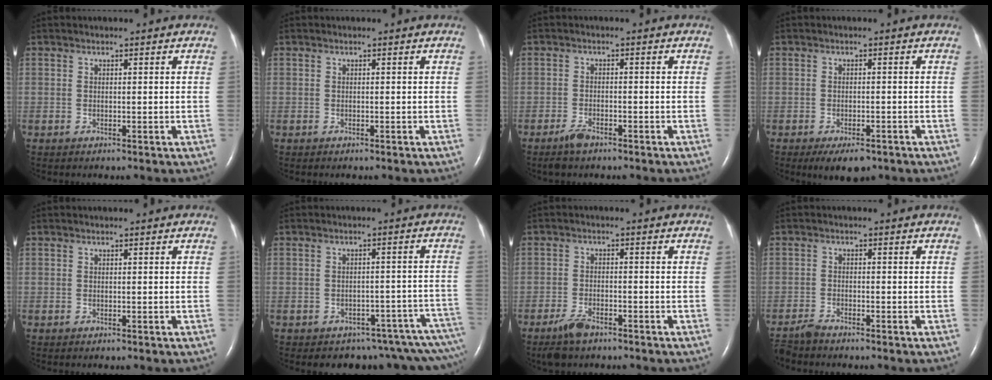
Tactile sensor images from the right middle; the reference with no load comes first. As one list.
[{"total": 0.0}, {"total": 2.5, "force": [-2.0, 0.7, 1.3], "torque": [-0.037, -0.004, -0.035]}, {"total": 4.8, "force": [-3.3, 1.9, 2.9], "torque": [-0.041, -0.005, -0.046]}, {"total": 0.0}, {"total": 13.1, "force": [-12.3, 3.7, 2.7], "torque": [0.002, 0.043, -0.130]}, {"total": 4.1, "force": [-3.2, 1.3, 2.3], "torque": [-0.059, -0.007, -0.054]}, {"total": 2.7, "force": [-2.6, 0.0, 0.6], "torque": [-0.018, -0.014, -0.050]}]